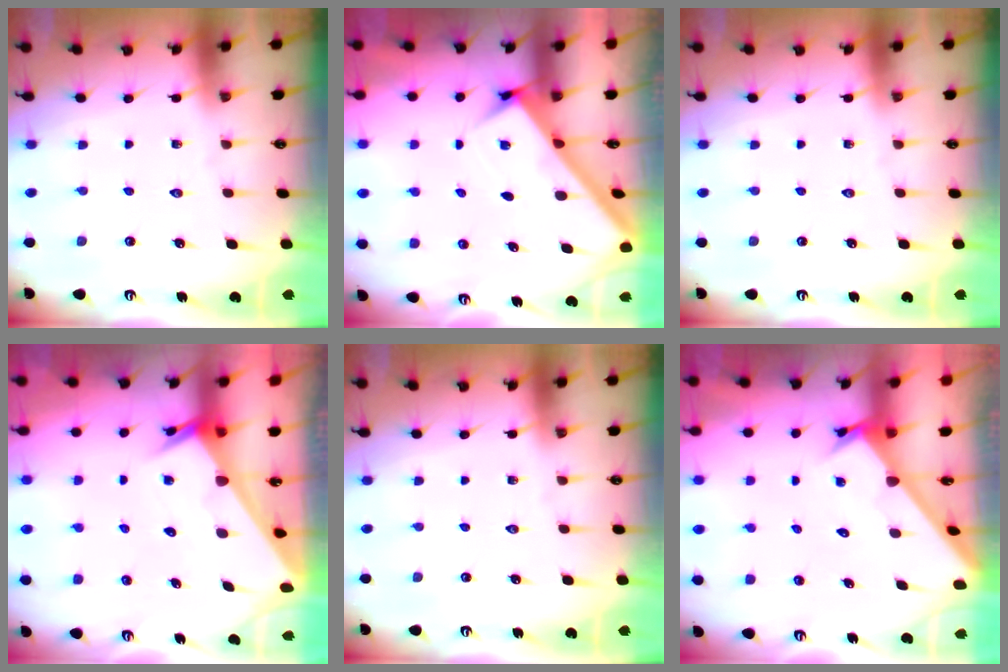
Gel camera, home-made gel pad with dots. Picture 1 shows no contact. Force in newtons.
{"total": 3.8, "press": 3.7, "slide": 0.5}
{"total": 0.0}
{"total": 2.1, "press": 2.1, "slide": 0.1}
{"total": 0.0}
{"total": 2.5, "press": 2.5, "slide": 0.1}